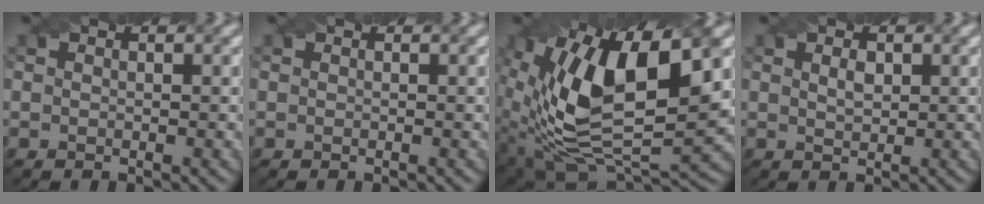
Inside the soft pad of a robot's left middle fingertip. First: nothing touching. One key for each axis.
{"total": 0.0}
{"total": 15.0, "fx": 2.8, "fy": 7.1, "fz": 12.9, "tx": -0.241, "ty": -0.002, "tz": 0.050}
{"total": 1.2, "fx": 0.5, "fy": 0.7, "fz": 0.9, "tx": -0.018, "ty": 0.001, "tz": 0.014}